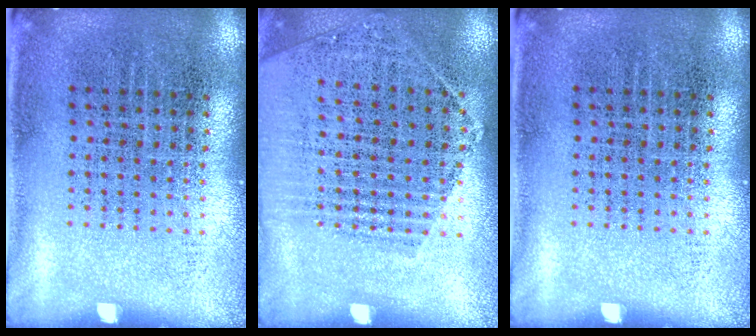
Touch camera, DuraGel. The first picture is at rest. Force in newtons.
{"total": 1.4, "press": 1.4, "slide": 0.4}
{"total": 0.0}